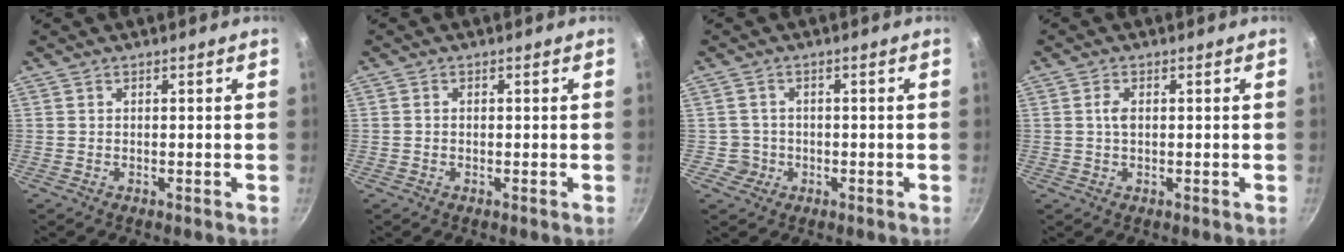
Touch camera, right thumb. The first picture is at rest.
{"total": 0.7, "force": [-0.1, 0.6, 0.4], "torque": [-0.005, 0.004, -0.002]}
{"total": 2.9, "force": [-0.7, 2.8, 0.1], "torque": [0.018, 0.014, -0.007]}
{"total": 2.0, "force": [0.2, 1.2, 1.6], "torque": [-0.029, 0.003, 0.004]}